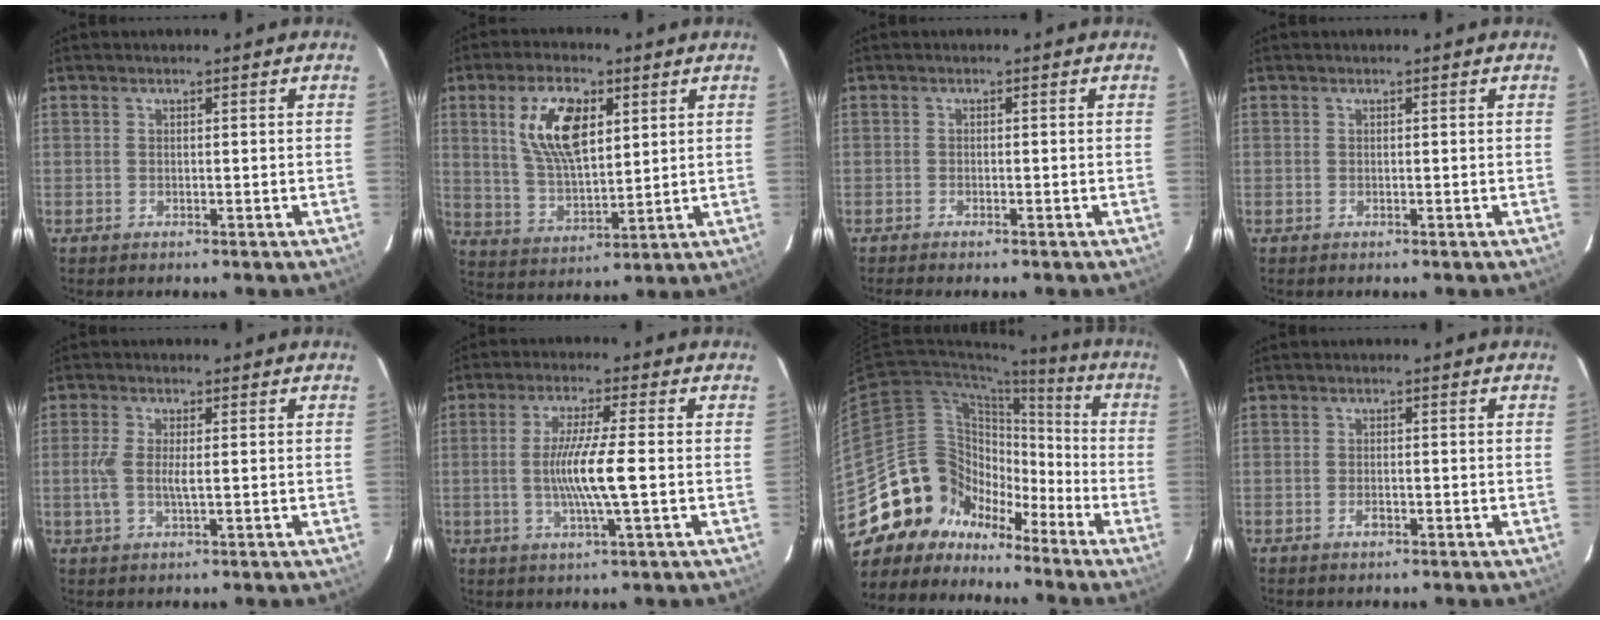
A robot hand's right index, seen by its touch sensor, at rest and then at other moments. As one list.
[{"total": 12.4, "force": [4.5, 5.7, 10.0], "torque": [-0.191, 0.009, 0.093]}, {"total": 1.3, "force": [-1.1, 0.0, 0.6], "torque": [-0.017, -0.002, -0.022]}, {"total": 0.0}, {"total": 4.6, "force": [-0.2, 1.3, 4.4], "torque": [-0.096, -0.001, -0.006]}, {"total": 8.4, "force": [-1.1, -0.3, 8.3], "torque": [-0.154, -0.009, -0.021]}, {"total": 16.5, "force": [-11.4, 11.1, 4.2], "torque": [-0.083, 0.046, -0.204]}, {"total": 1.4, "force": [-0.7, 0.6, 1.0], "torque": [-0.022, 0.000, -0.013]}]